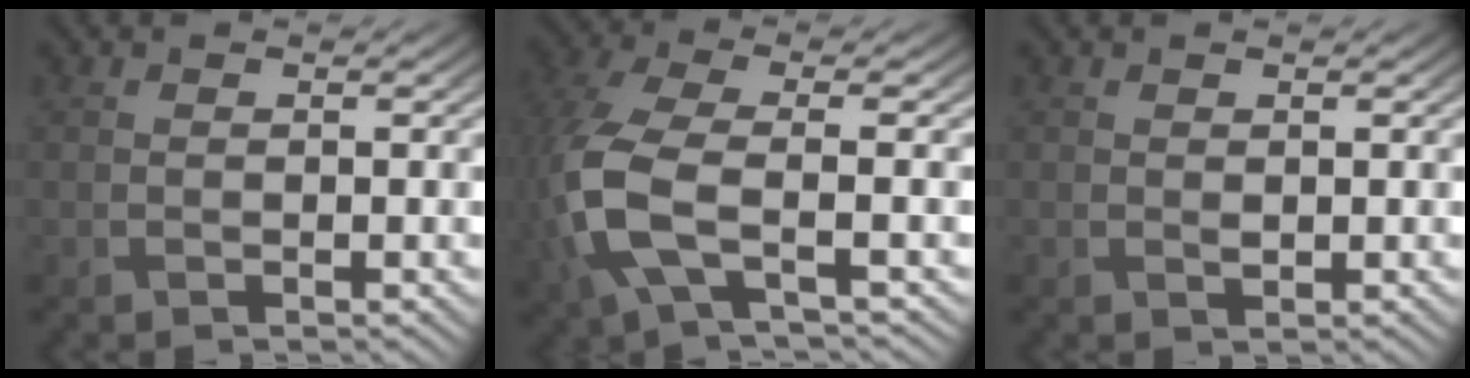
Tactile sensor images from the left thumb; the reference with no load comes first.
{"total": 9.2, "force": [-2.2, 4.0, 8.0], "torque": [-0.214, -0.016, -0.052]}
{"total": 0.6, "force": [0.2, 0.3, 0.4], "torque": [-0.007, -0.003, 0.005]}